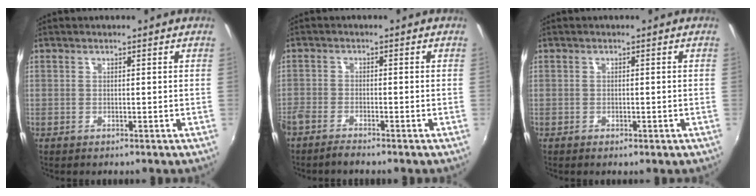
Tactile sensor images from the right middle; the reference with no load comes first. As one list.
[{"total": 3.7, "force": [-3.3, 0.7, 1.5], "torque": [-0.047, -0.012, -0.069]}, {"total": 1.3, "force": [-0.8, 0.7, 0.7], "torque": [-0.012, -0.005, -0.013]}]